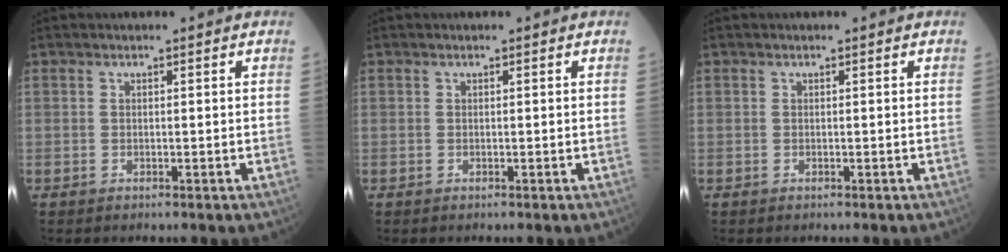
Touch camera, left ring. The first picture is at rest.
{"total": 0.0}
{"total": 0.0}